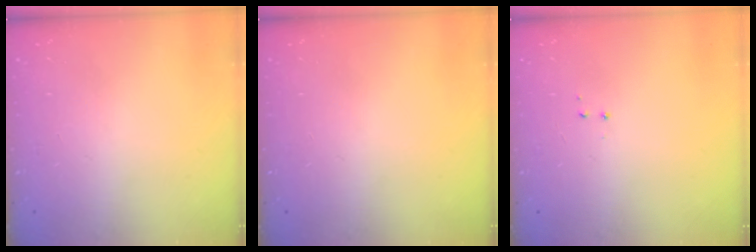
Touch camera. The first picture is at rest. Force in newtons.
{"total": 0.0}
{"total": 3.5, "press": 3.5, "slide": 0.5}